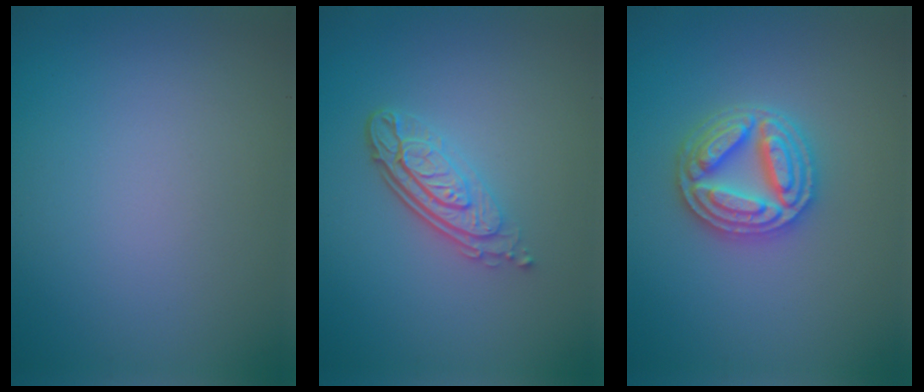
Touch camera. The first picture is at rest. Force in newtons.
{"total": 4.5, "press": 3.1, "slide": 3.2}
{"total": 5.0, "press": 5.0, "slide": 0.8}